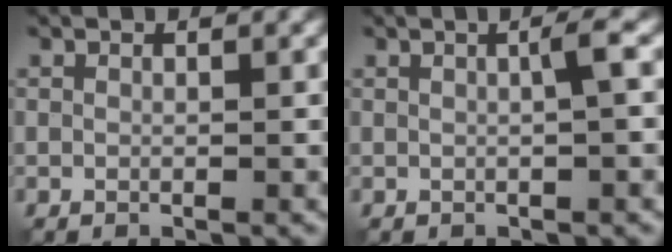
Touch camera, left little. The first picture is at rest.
{"total": 1.9, "force": [0.2, 0.3, 1.8], "torque": [-0.027, 0.009, -0.001]}